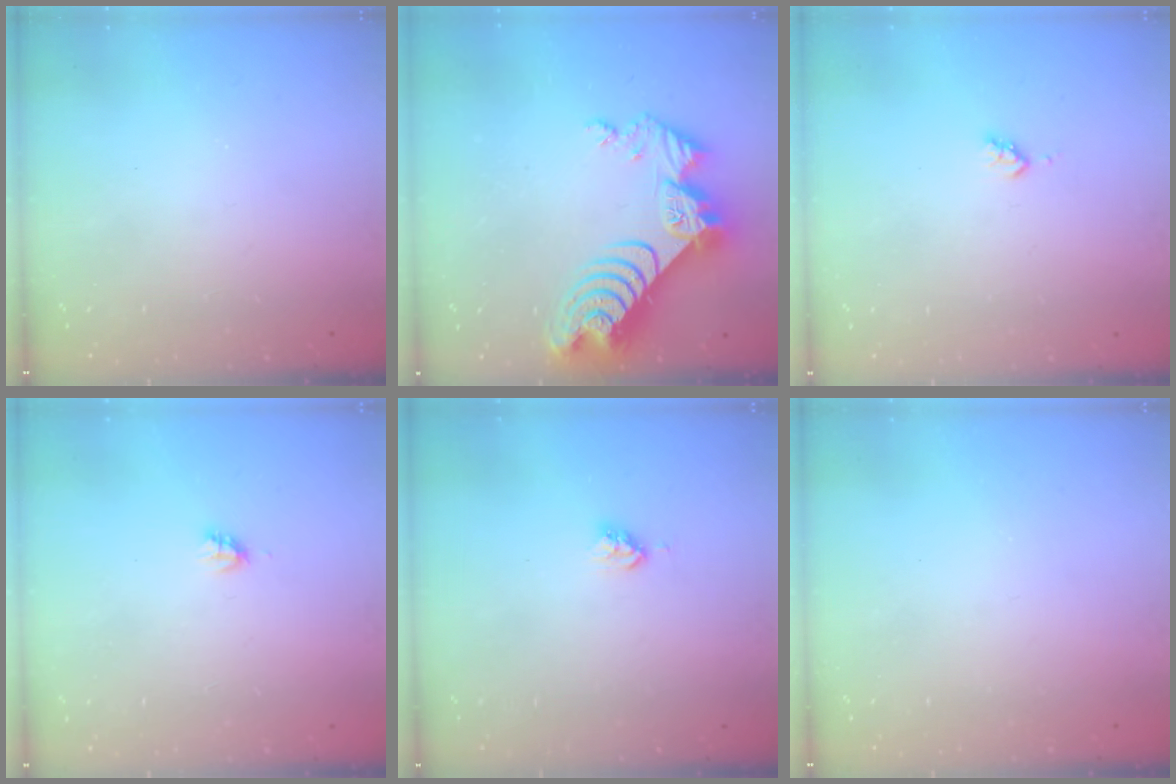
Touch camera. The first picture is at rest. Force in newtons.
{"total": 14.6, "press": 14.5, "slide": 1.5}
{"total": 3.1, "press": 3.0, "slide": 0.5}
{"total": 2.7, "press": 2.7, "slide": 0.2}
{"total": 4.0, "press": 3.9, "slide": 0.4}
{"total": 0.0}